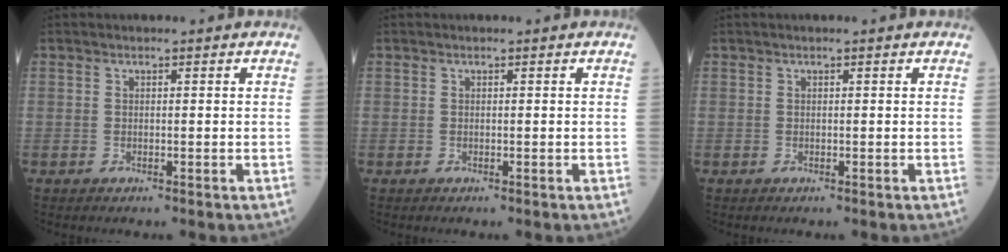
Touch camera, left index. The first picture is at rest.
{"total": 0.0}
{"total": 0.0}